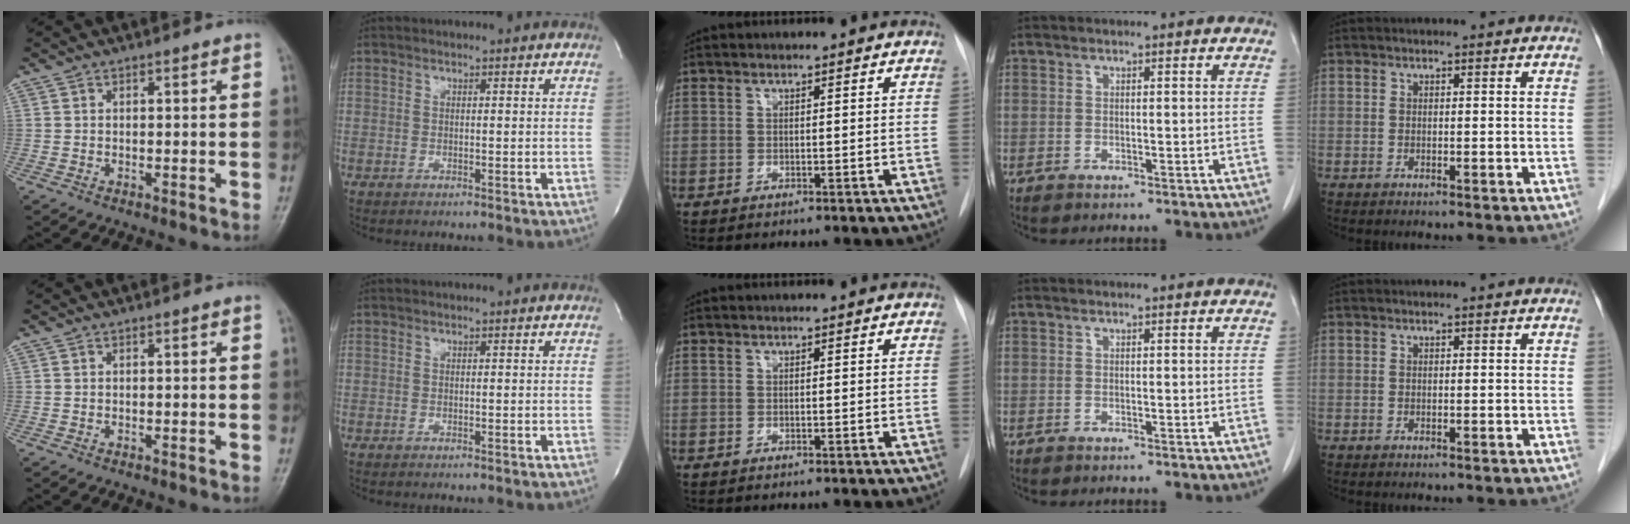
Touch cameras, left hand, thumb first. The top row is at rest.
{}